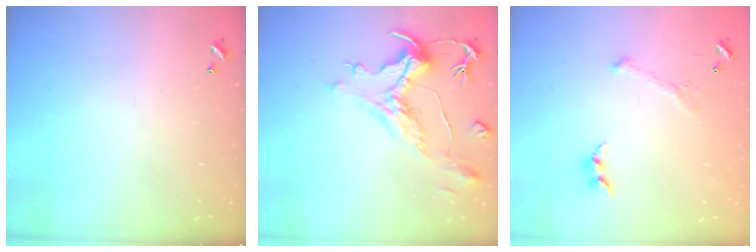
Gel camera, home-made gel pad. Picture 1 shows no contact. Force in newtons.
{"total": 1.6, "press": 0.0, "slide": 1.6}
{"total": 3.8, "press": 3.7, "slide": 0.9}